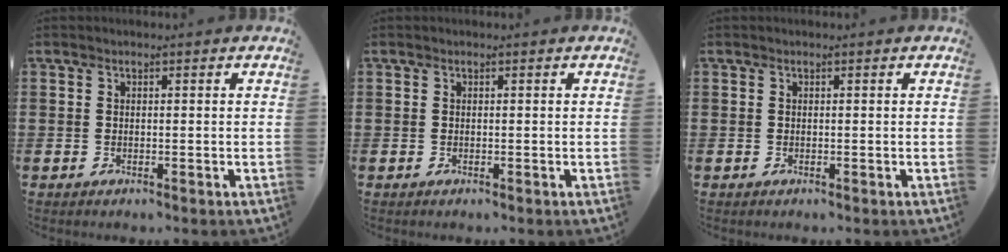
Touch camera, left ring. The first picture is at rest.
{"total": 0.0}
{"total": 0.0}